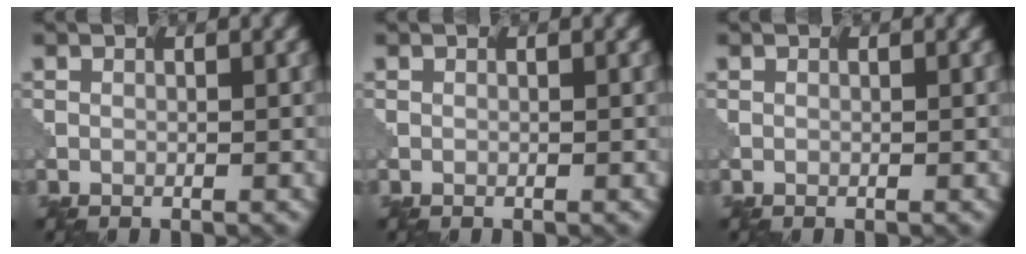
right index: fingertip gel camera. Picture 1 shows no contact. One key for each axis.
{"total": 0.0}
{"total": 0.0}